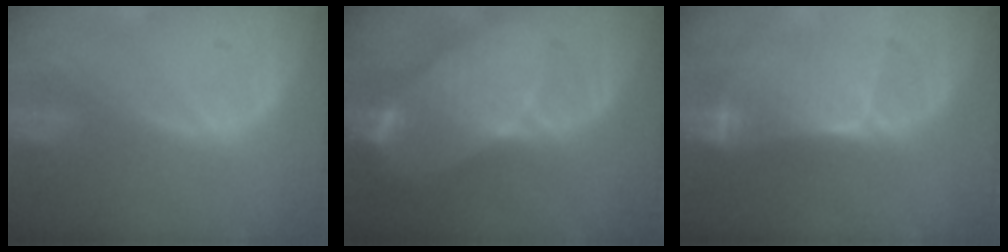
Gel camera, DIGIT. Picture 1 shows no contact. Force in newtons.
{"total": 8.2, "press": 7.7, "slide": 2.7}
{"total": 6.8, "press": 6.8, "slide": 0.5}